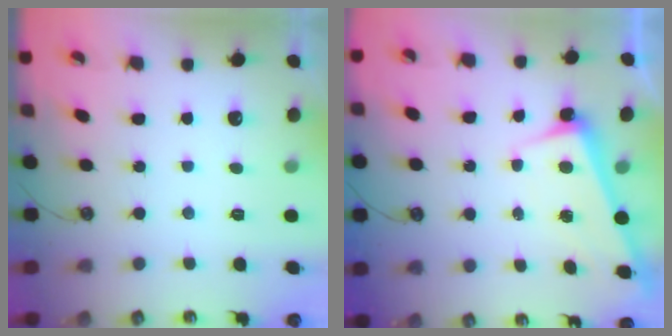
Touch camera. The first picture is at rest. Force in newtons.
{"total": 2.6, "press": 2.5, "slide": 0.7}